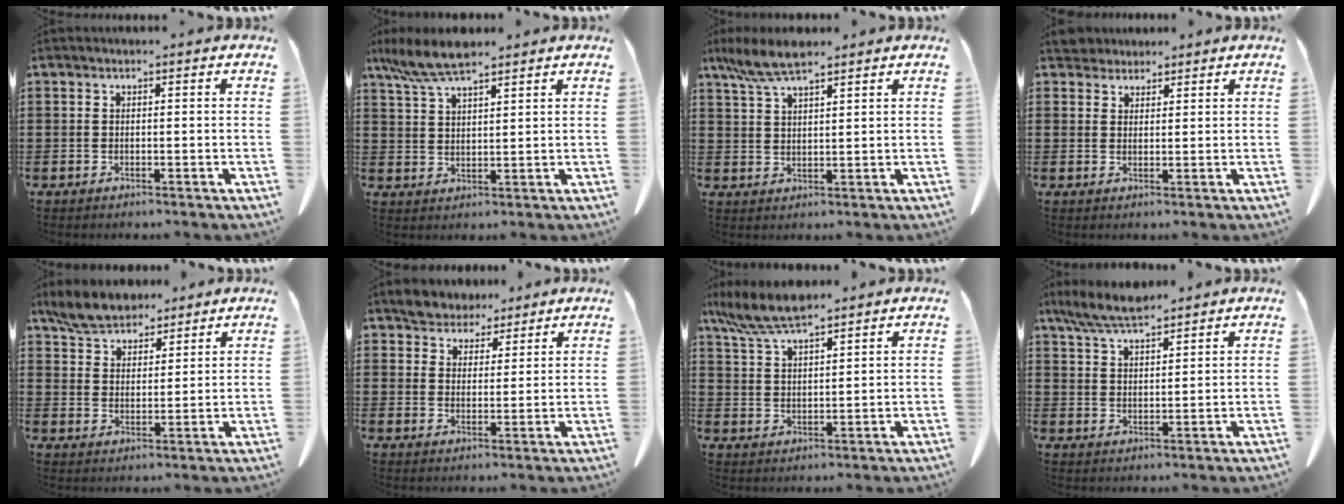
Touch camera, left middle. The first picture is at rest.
{"total": 7.0, "force": [5.5, 1.4, 4.1], "torque": [-0.094, -0.008, 0.103]}
{"total": 6.2, "force": [4.6, 1.2, 3.9], "torque": [-0.087, -0.006, 0.085]}
{"total": 3.0, "force": [2.8, 0.9, 0.2], "torque": [-0.013, -0.002, 0.056]}
{"total": 6.0, "force": [5.5, 2.1, 1.4], "torque": [-0.049, -0.011, 0.104]}
{"total": 4.2, "force": [3.9, 1.7, -0.3], "torque": [-0.015, -0.009, 0.074]}
{"total": 7.6, "force": [6.2, 1.4, 4.2], "torque": [-0.098, -0.014, 0.115]}
{"total": 6.2, "force": [5.3, 1.0, 3.1], "torque": [-0.074, -0.014, 0.099]}